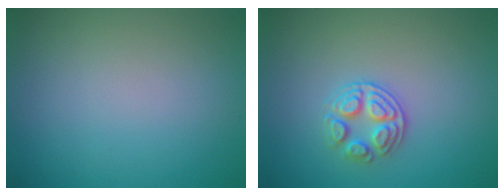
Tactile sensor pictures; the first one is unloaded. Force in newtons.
{"total": 2.7, "press": 2.5, "slide": 0.9}